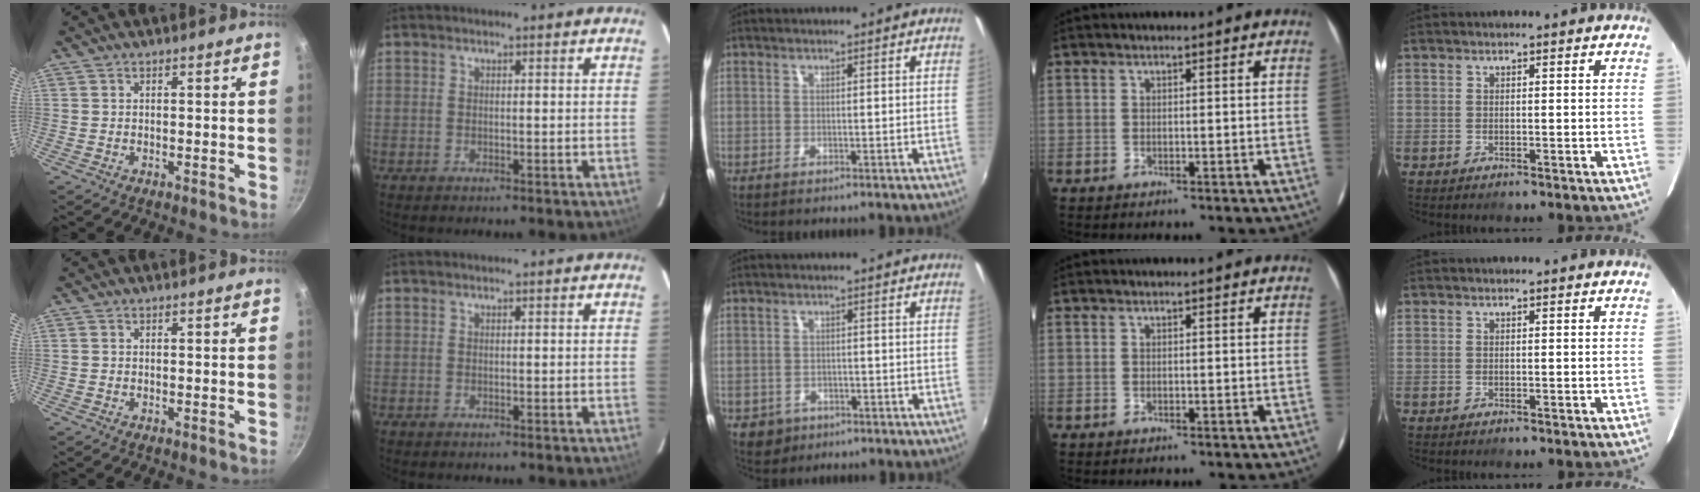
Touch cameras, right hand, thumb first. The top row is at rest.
{"middle": {"total": 5.1, "force": [-2.0, 4.3, 1.7], "torque": [-0.046, -0.005, -0.021]}}